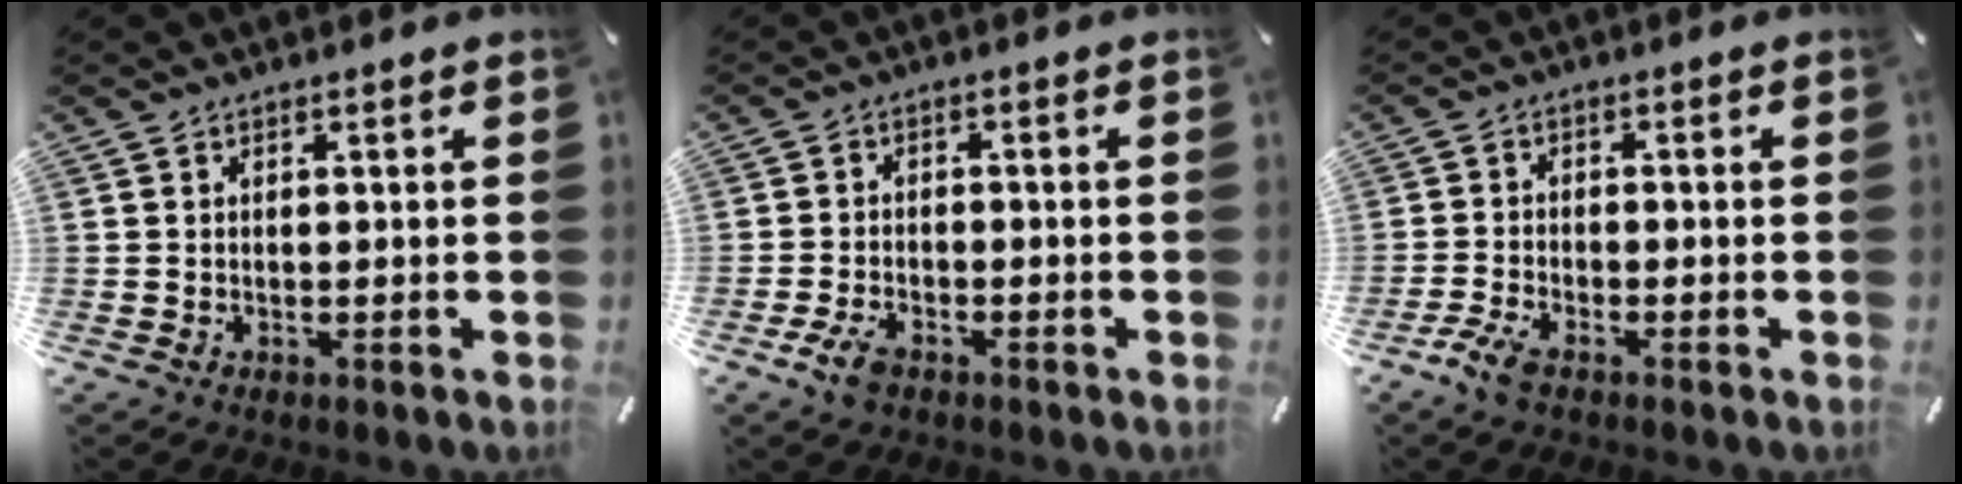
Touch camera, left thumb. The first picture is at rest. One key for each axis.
{"total": 4.2, "fx": -2.7, "fy": 2.2, "fz": 2.5, "tx": -0.065, "ty": 0.006, "tz": -0.054}
{"total": 3.9, "fx": -2.8, "fy": 1.2, "fz": 2.3, "tx": -0.063, "ty": 0.005, "tz": -0.059}